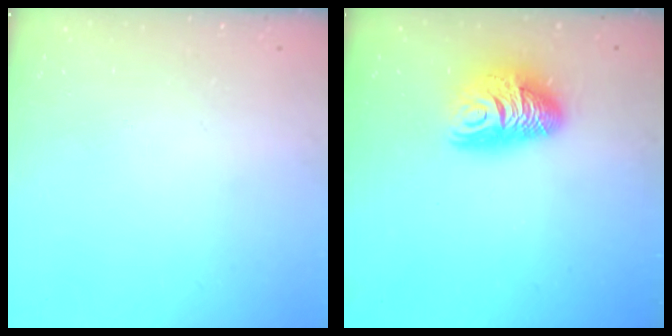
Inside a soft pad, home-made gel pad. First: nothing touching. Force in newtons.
{"total": 10.6, "press": 10.6, "slide": 0.5}